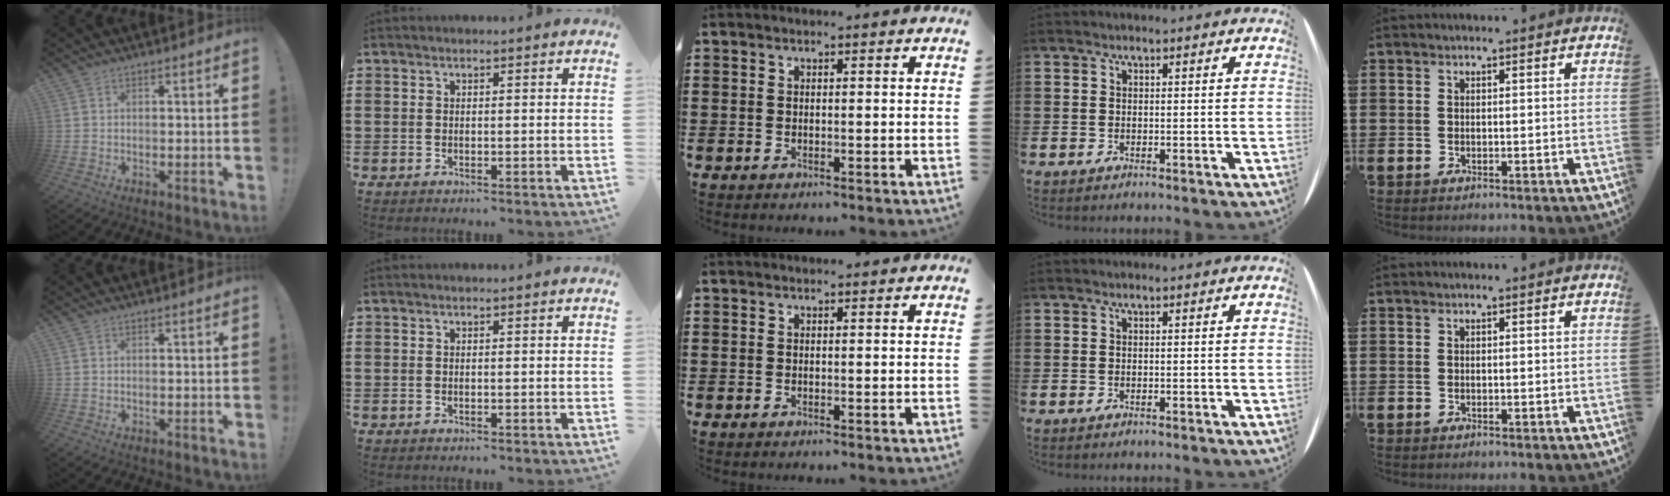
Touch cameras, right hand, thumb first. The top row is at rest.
{}